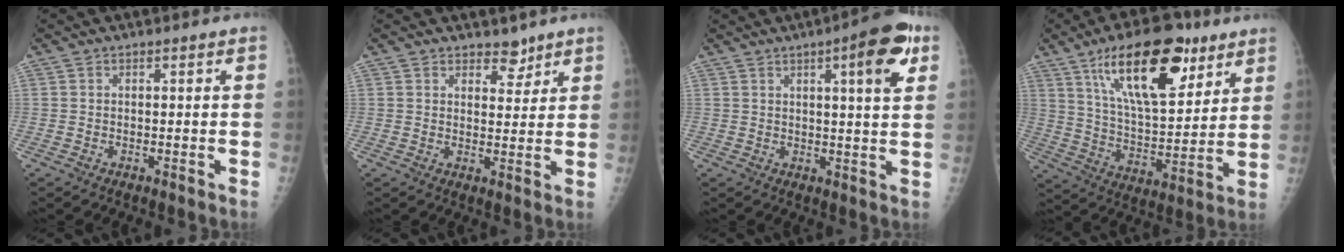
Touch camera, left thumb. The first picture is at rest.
{"total": 3.6, "force": [2.9, 2.0, 1.0], "torque": [0.008, -0.021, 0.043]}
{"total": 9.9, "force": [4.3, 2.1, 8.6], "torque": [-0.104, -0.010, 0.052]}
{"total": 21.7, "force": [11.9, 8.9, 15.8], "torque": [-0.219, -0.046, 0.204]}